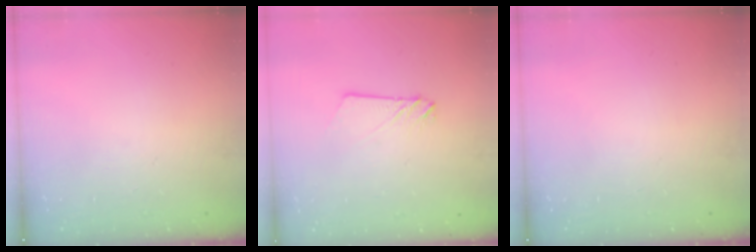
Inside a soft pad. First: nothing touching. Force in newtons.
{"total": 2.3, "press": 2.3, "slide": 0.3}
{"total": 0.0}